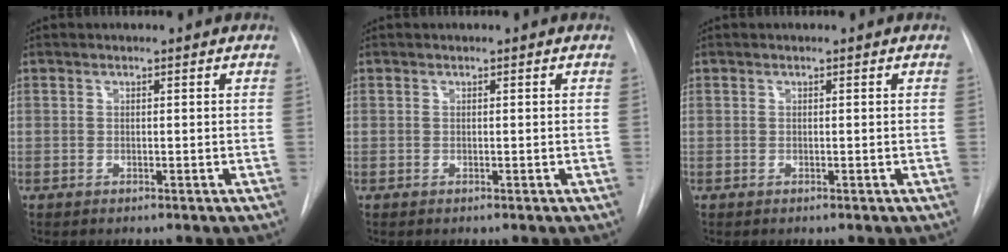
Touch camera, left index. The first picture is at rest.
{"total": 0.0}
{"total": 0.0}